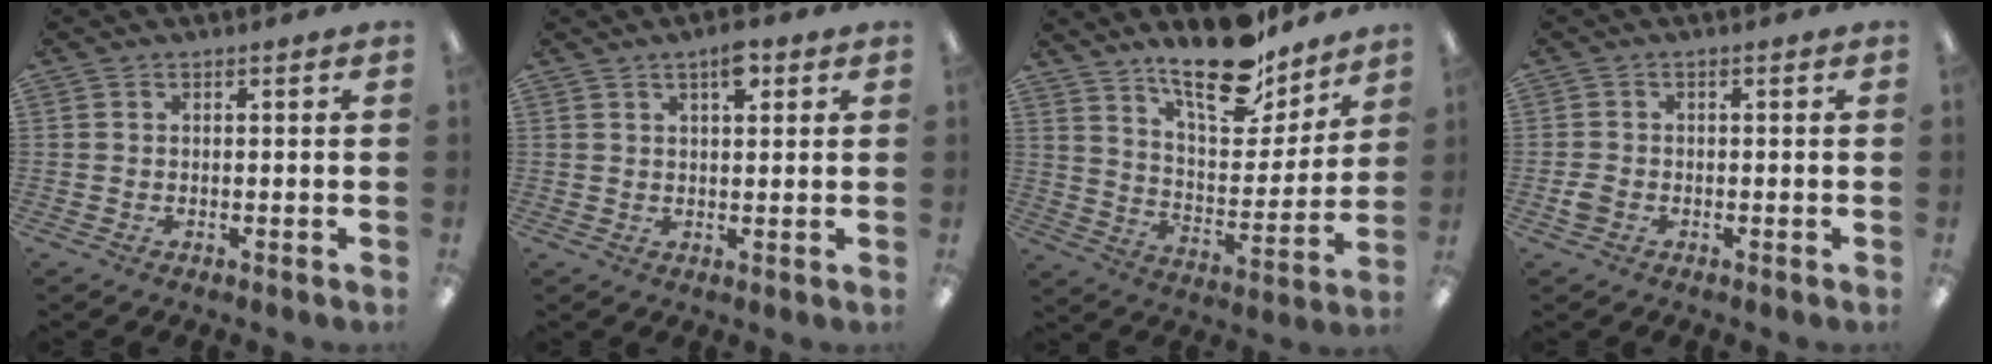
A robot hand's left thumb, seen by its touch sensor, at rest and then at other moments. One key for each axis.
{"total": 5.0, "fx": 3.0, "fy": 1.9, "fz": 3.6, "tx": -0.044, "ty": -0.008, "tz": 0.045}
{"total": 18.1, "fx": 14.4, "fy": 6.5, "fz": 8.8, "tx": -0.138, "ty": -0.097, "tz": 0.247}
{"total": 2.1, "fx": -0.9, "fy": 1.5, "fz": 1.1, "tx": -0.020, "ty": 0.004, "tz": -0.017}